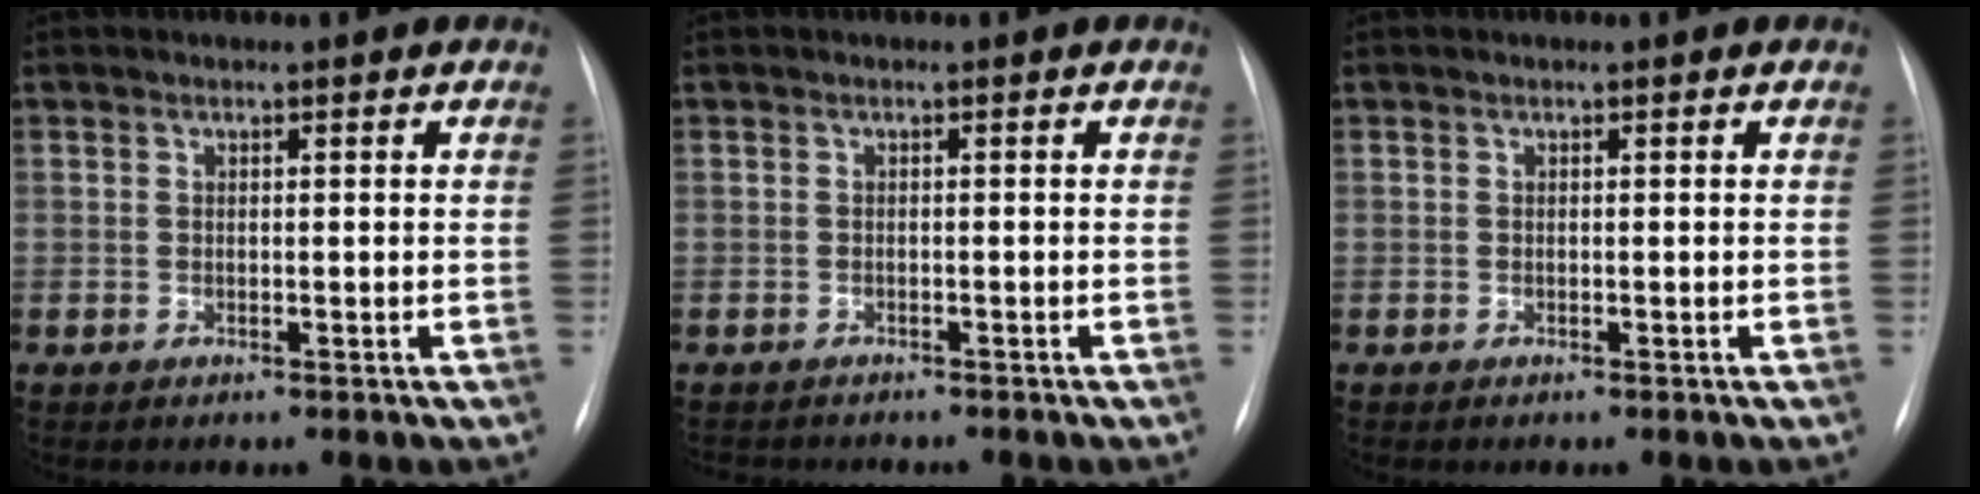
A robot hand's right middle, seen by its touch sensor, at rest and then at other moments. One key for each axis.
{"total": 3.9, "fx": -3.6, "fy": 1.1, "fz": 1.2, "tx": -0.014, "ty": -0.004, "tz": -0.046}
{"total": 0.0}